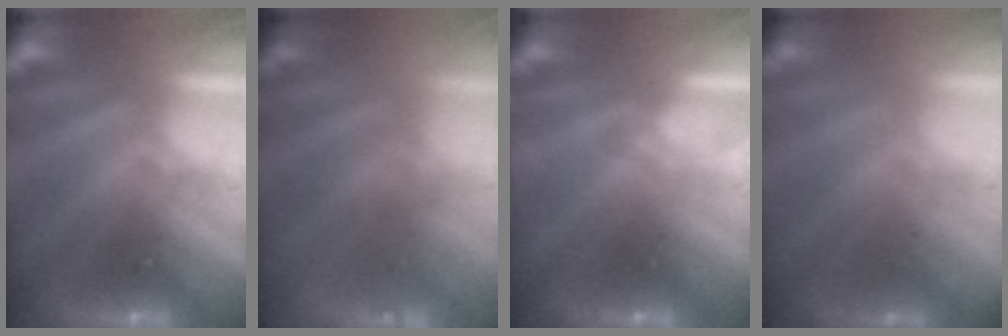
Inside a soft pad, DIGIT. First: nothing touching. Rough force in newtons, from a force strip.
{"total": 2.3}
{"total": 4.6}
{"total": 1.8}